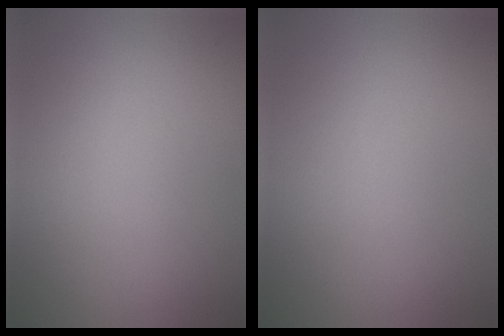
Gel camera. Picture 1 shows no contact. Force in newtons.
{"total": 0.0}